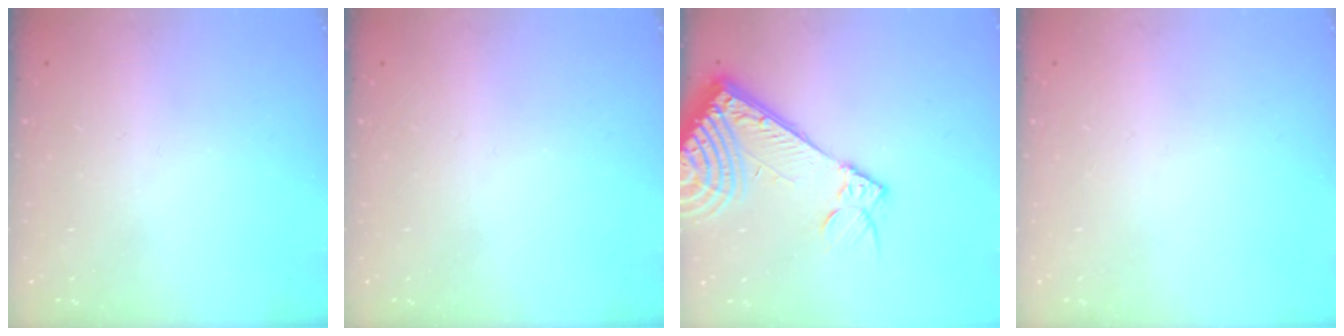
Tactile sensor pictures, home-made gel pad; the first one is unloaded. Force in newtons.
{"total": 0.0}
{"total": 14.4, "press": 14.0, "slide": 3.0}
{"total": 0.0}